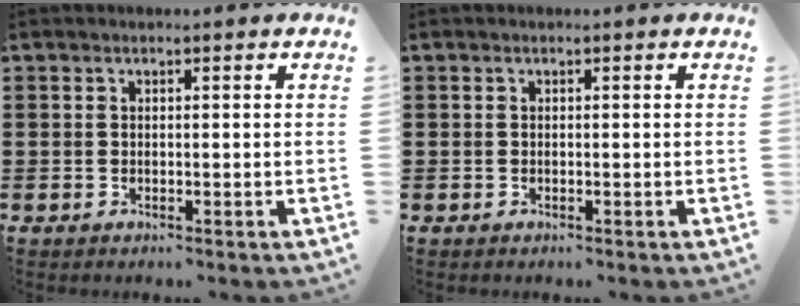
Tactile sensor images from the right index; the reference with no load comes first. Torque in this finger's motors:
{"motor_torque": [0.00, 0.00, 0.00, 0.00]}